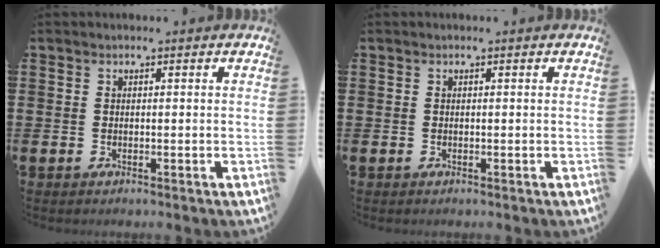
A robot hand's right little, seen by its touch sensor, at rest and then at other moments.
{"total": 0.0}